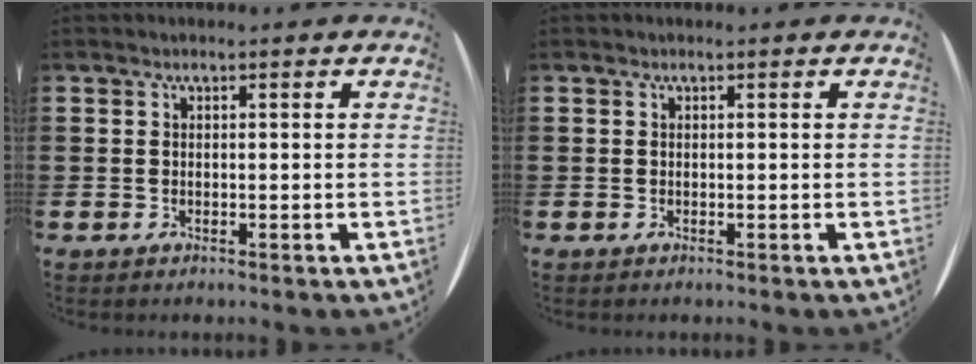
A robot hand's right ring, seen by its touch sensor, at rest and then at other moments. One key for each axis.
{"total": 0.0}